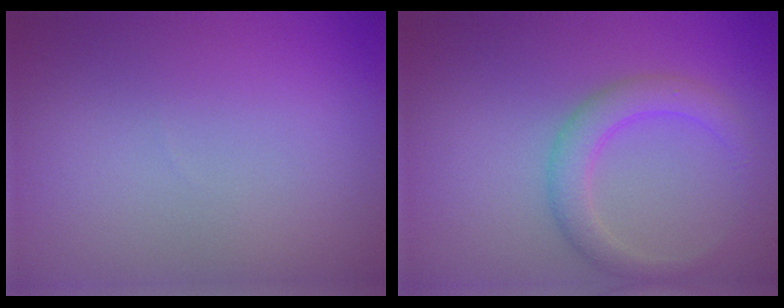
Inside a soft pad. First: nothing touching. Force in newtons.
{"total": 3.0, "press": 3.0, "slide": 0.1}